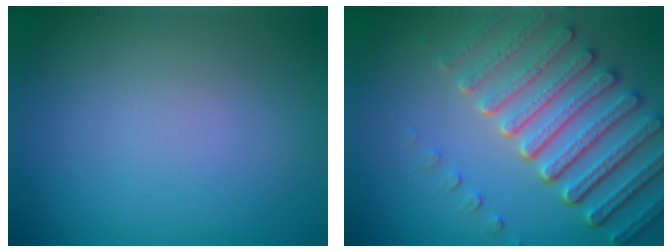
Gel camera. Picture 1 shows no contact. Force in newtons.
{"total": 7.5, "press": 5.7, "slide": 4.9}